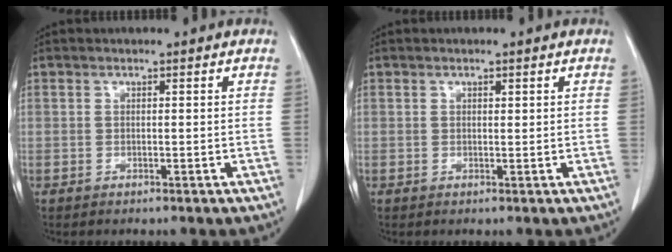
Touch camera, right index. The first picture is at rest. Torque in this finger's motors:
{"motor_torque": [-0.14, 0.05, -0.10, -0.01]}